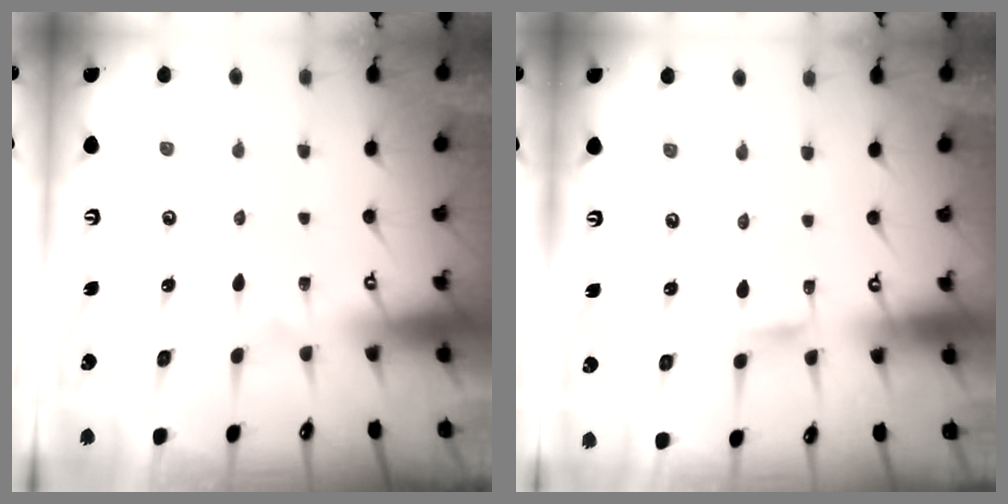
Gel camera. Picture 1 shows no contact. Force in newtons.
{"total": 1.8, "press": 1.8, "slide": 0.2}